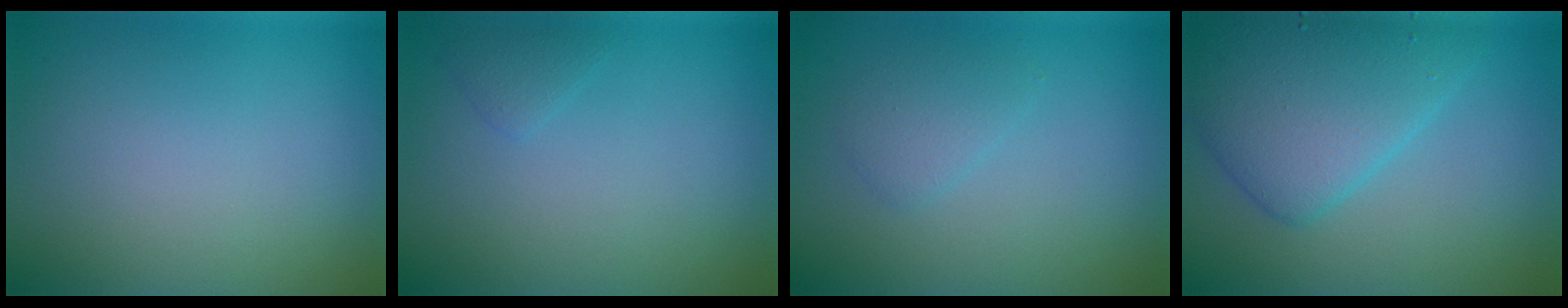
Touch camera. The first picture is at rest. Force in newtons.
{"total": 0.9, "press": 0.9, "slide": 0.1}
{"total": 1.5, "press": 1.5, "slide": 0.2}
{"total": 6.4, "press": 6.4, "slide": 0.1}